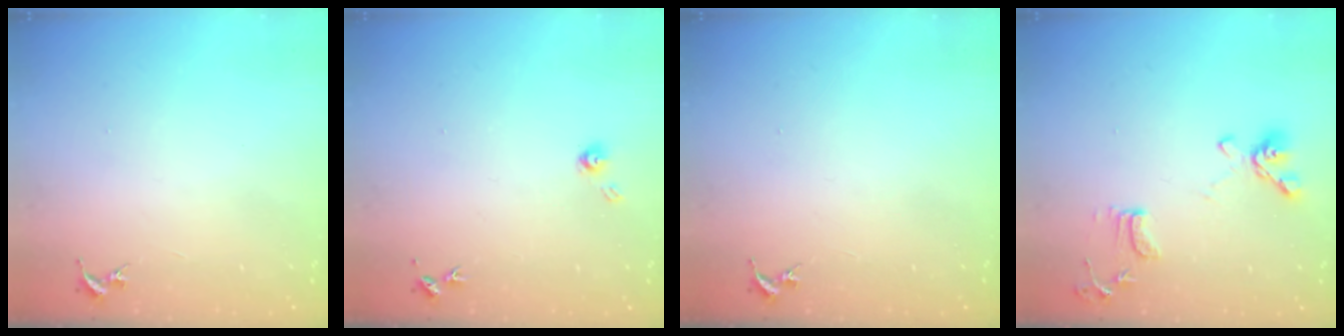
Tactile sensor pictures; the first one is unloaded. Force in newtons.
{"total": 4.1, "press": 4.1, "slide": 0.4}
{"total": 0.0}
{"total": 11.2, "press": 11.0, "slide": 2.0}